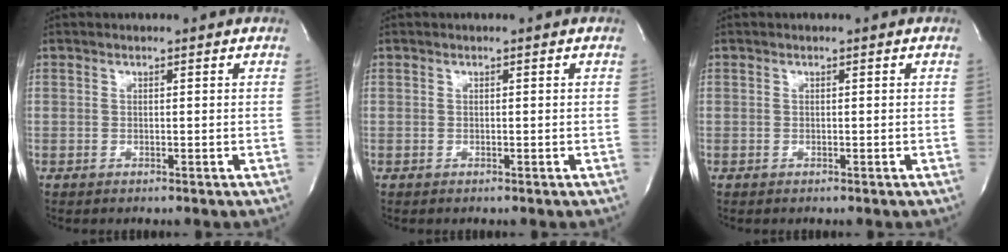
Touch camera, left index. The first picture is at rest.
{"total": 0.0}
{"total": 0.0}